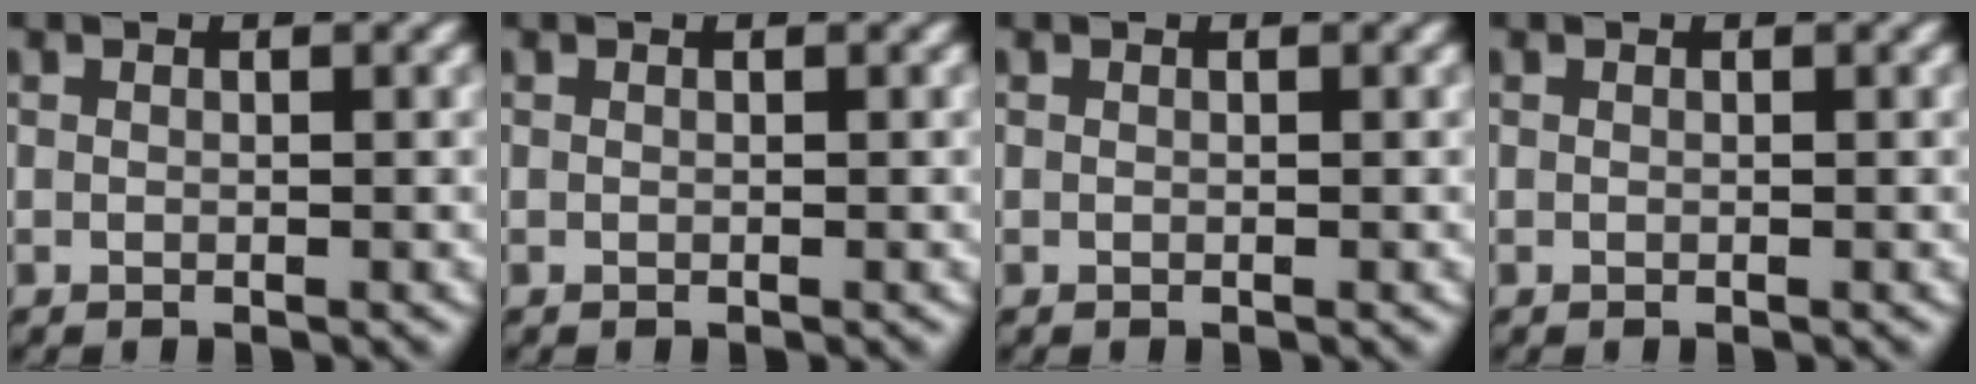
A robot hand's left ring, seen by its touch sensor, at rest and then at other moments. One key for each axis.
{"total": 0.0}
{"total": 0.0}
{"total": 0.0}